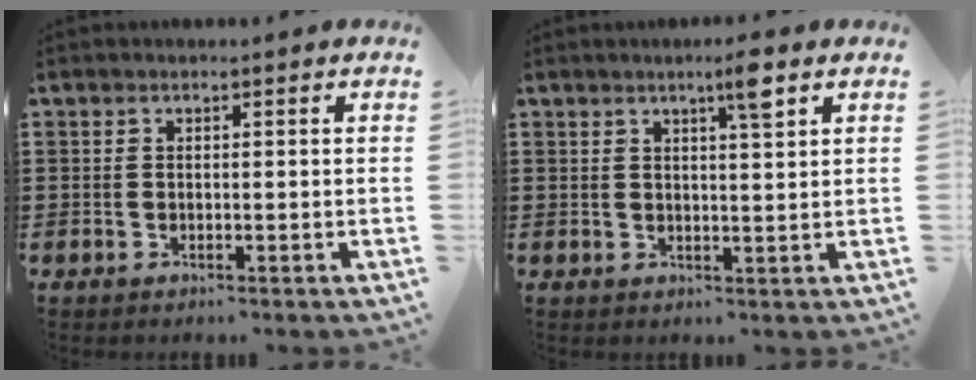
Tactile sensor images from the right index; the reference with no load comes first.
{"total": 4.0, "force": [2.6, -0.1, 3.1], "torque": [-0.050, -0.006, 0.038]}